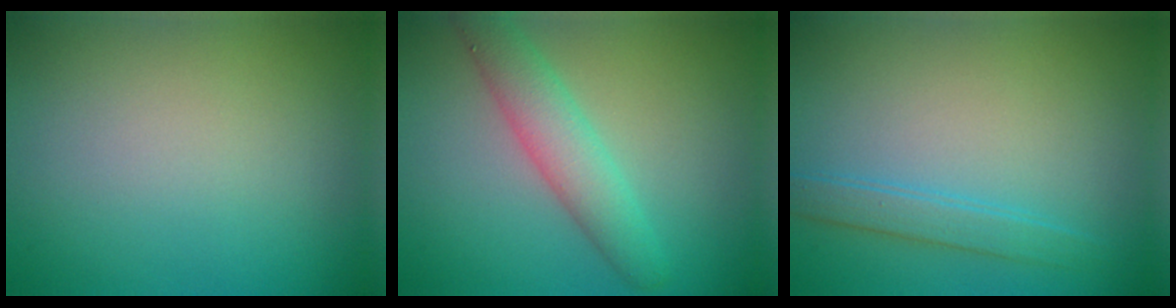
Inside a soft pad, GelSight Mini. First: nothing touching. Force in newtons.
{"total": 4.1, "press": 4.0, "slide": 0.4}
{"total": 2.3, "press": 2.3, "slide": 0.1}